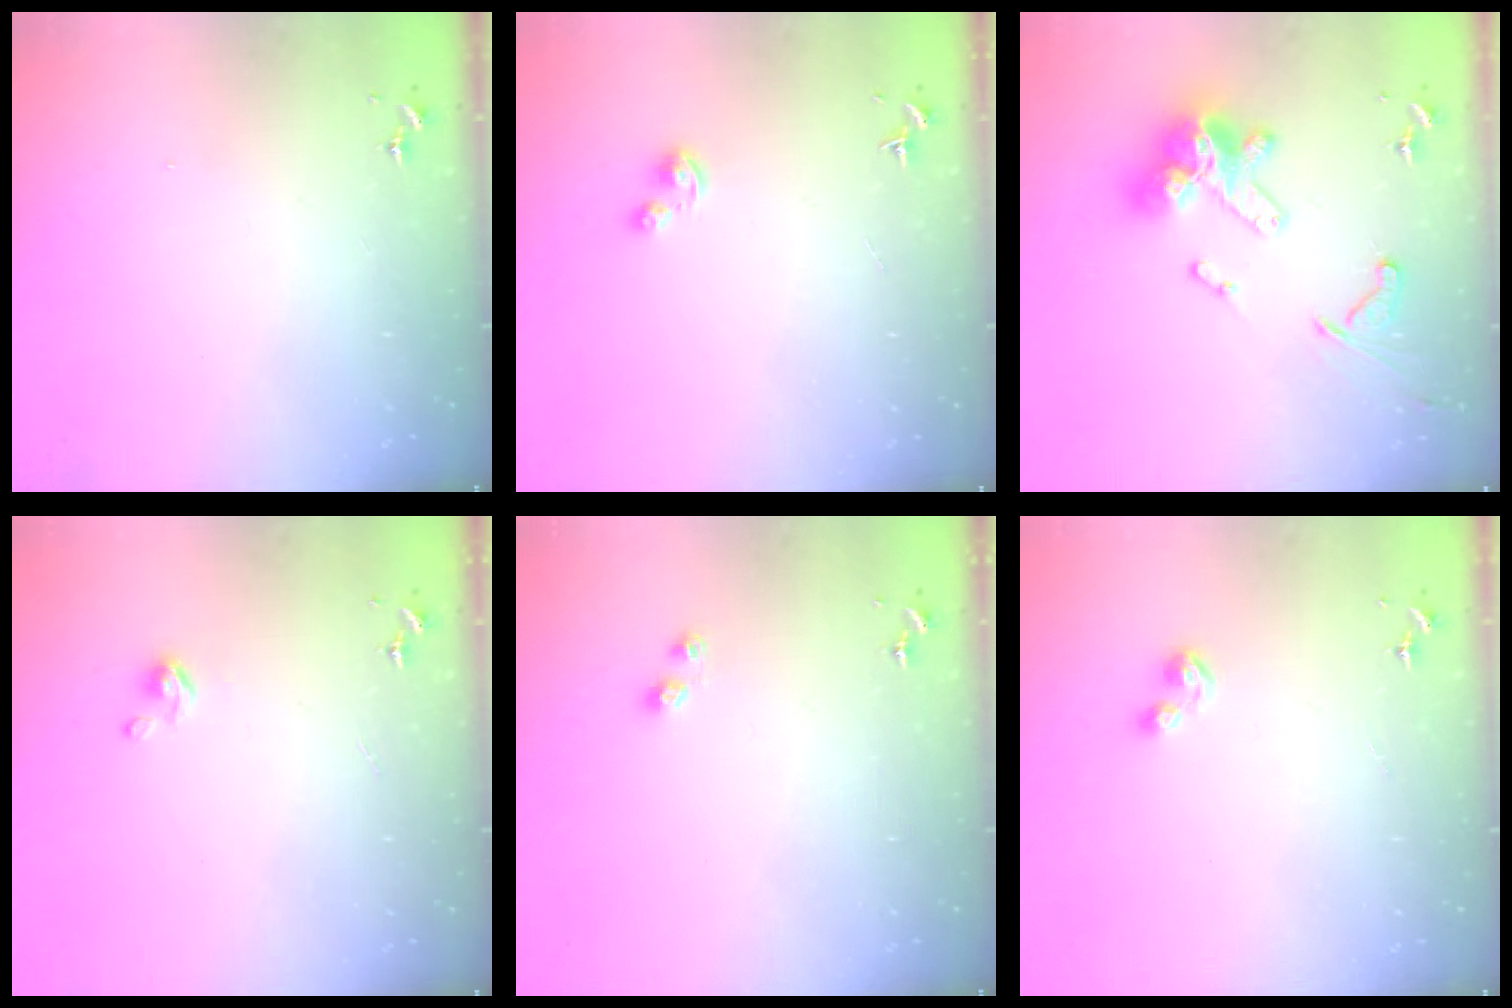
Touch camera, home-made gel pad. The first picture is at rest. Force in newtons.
{"total": 3.2, "press": 3.2, "slide": 0.3}
{"total": 18.7, "press": 18.6, "slide": 1.9}
{"total": 3.5, "press": 3.5, "slide": 0.3}
{"total": 3.4, "press": 3.4, "slide": 0.5}
{"total": 6.5, "press": 6.5, "slide": 0.7}